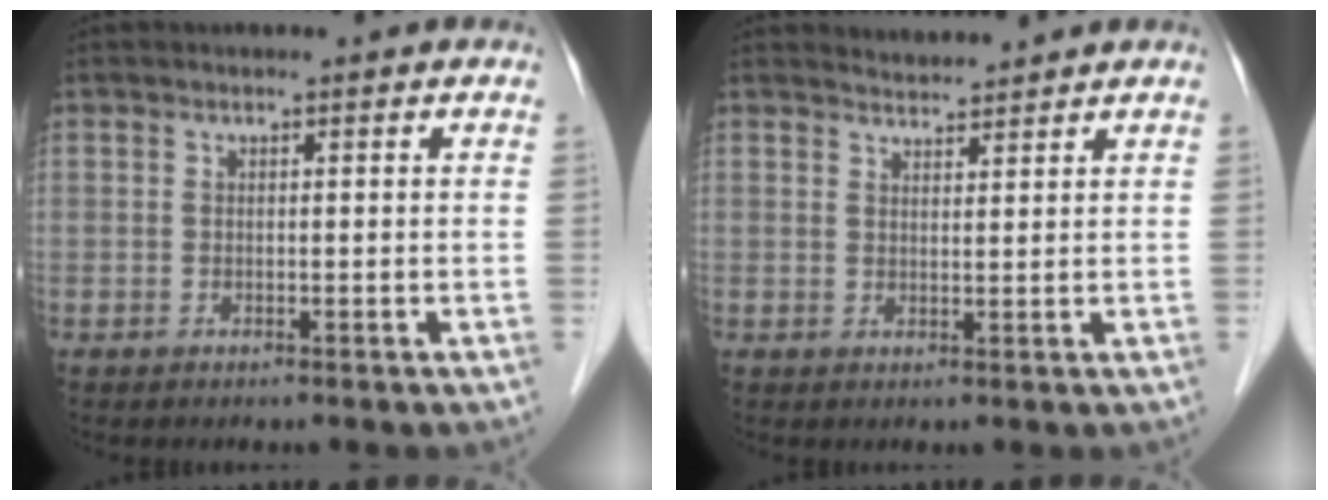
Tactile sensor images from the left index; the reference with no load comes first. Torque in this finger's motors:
{"motor_torque": [0.06, -0.25, -0.06, -0.03]}